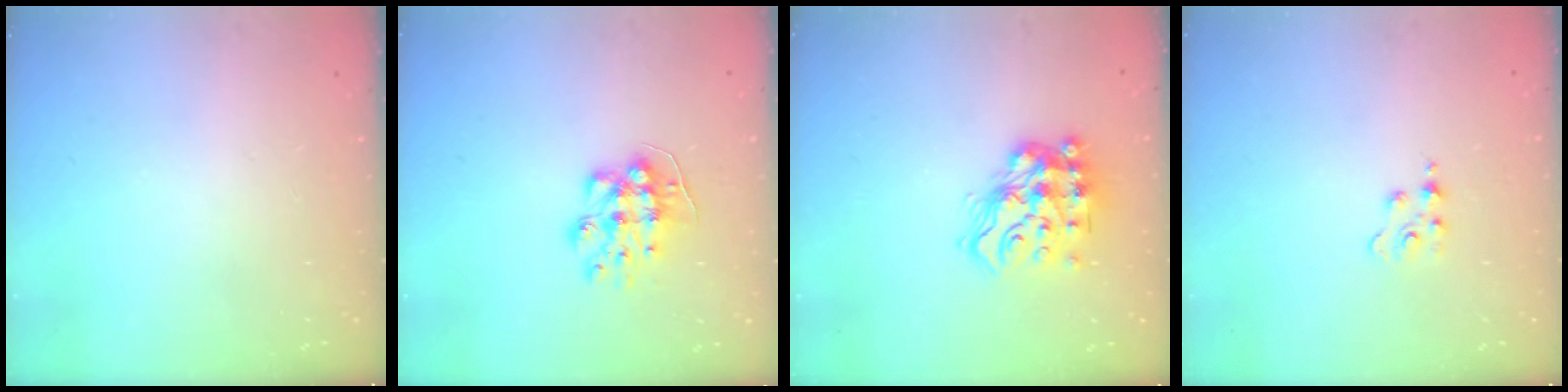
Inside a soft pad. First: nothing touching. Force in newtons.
{"total": 8.9, "press": 8.9, "slide": 0.1}
{"total": 15.6, "press": 15.5, "slide": 1.6}
{"total": 1.8, "press": 1.8, "slide": 0.4}